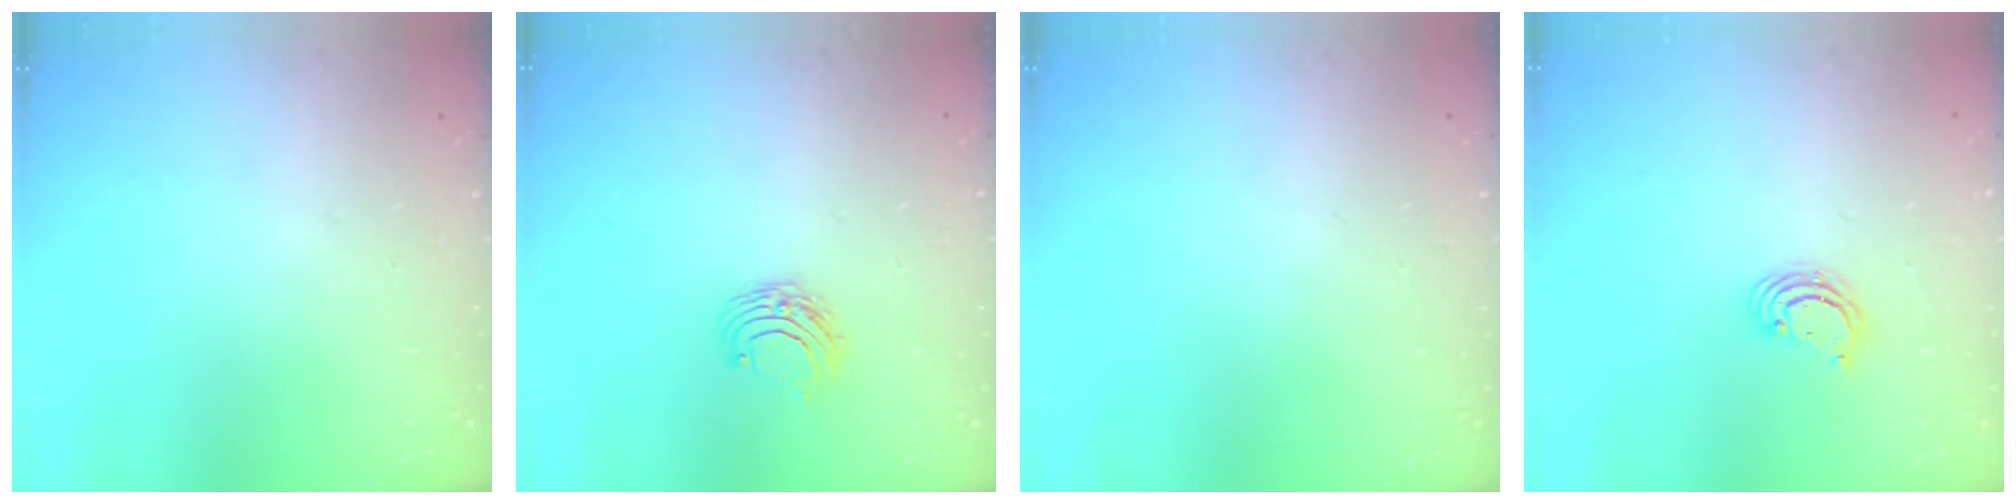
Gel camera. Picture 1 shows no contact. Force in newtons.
{"total": 6.0, "press": 5.9, "slide": 0.6}
{"total": 0.0}
{"total": 3.3, "press": 3.3, "slide": 0.4}